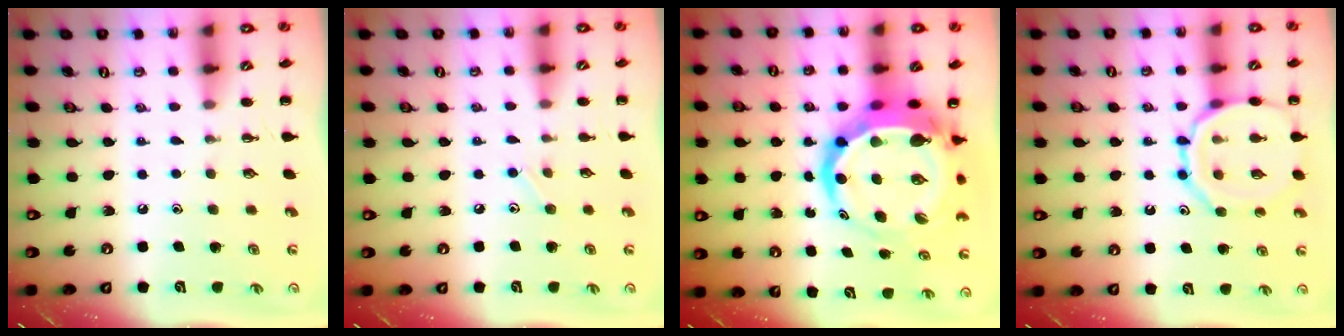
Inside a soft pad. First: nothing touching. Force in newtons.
{"total": 5.5, "press": 5.2, "slide": 1.7}
{"total": 12.8, "press": 12.3, "slide": 3.6}
{"total": 12.9, "press": 12.9, "slide": 1.2}